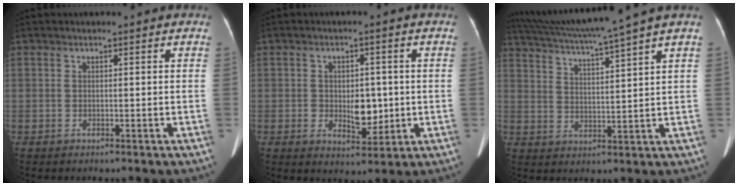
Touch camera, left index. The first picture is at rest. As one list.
[{"total": 5.0, "force": [-0.4, 3.0, 4.0], "torque": [-0.060, 0.001, 0.000]}, {"total": 12.4, "force": [10.6, -2.5, 5.9], "torque": [-0.108, -0.003, 0.168]}]